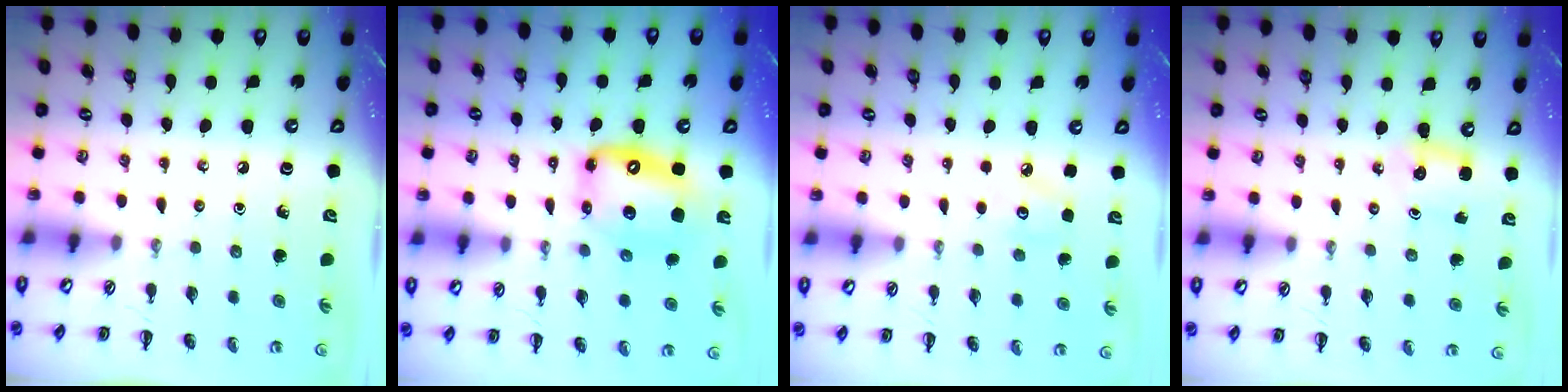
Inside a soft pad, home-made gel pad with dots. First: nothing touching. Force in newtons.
{"total": 13.2, "press": 12.7, "slide": 3.6}
{"total": 3.5, "press": 3.4, "slide": 1.0}
{"total": 2.8, "press": 2.7, "slide": 0.9}